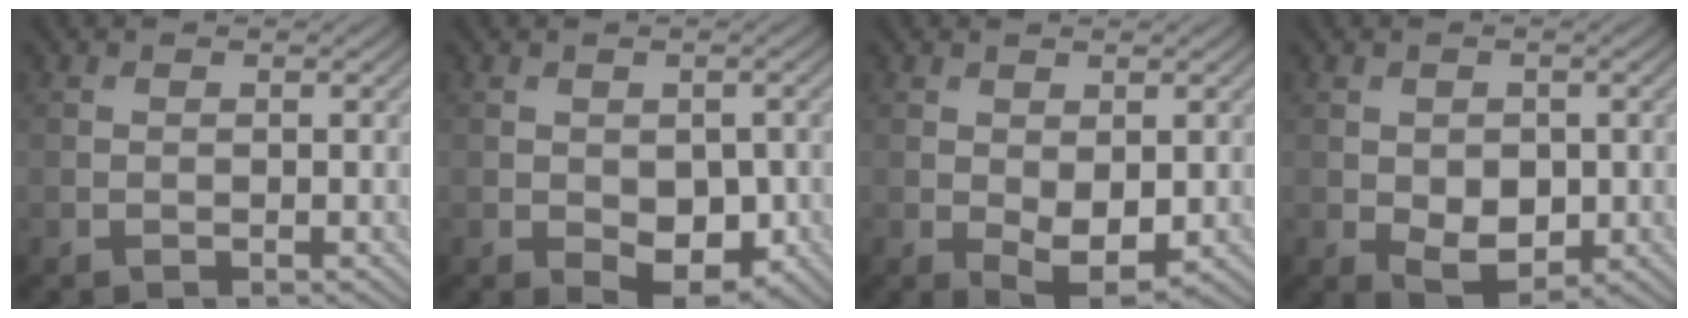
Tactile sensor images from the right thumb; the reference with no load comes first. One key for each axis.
{"total": 5.5, "fx": -1.3, "fy": 3.4, "fz": 4.0, "tx": -0.063, "ty": -0.019, "tz": -0.012}
{"total": 4.0, "fx": -0.3, "fy": 2.2, "fz": 3.3, "tx": -0.059, "ty": -0.013, "tz": 0.003}
{"total": 4.8, "fx": -0.7, "fy": 3.3, "fz": 3.4, "tx": -0.066, "ty": -0.016, "tz": -0.006}